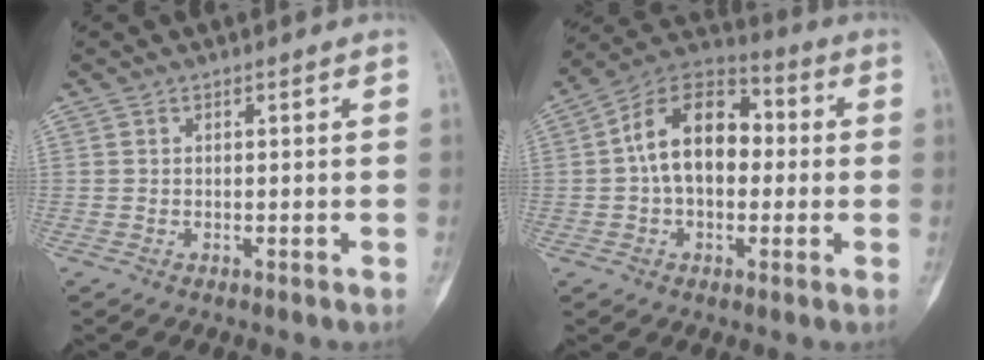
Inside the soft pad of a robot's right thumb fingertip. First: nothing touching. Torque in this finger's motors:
{"motor_torque": [-0.05, 0.50, 0.88, -0.58, 0.37]}